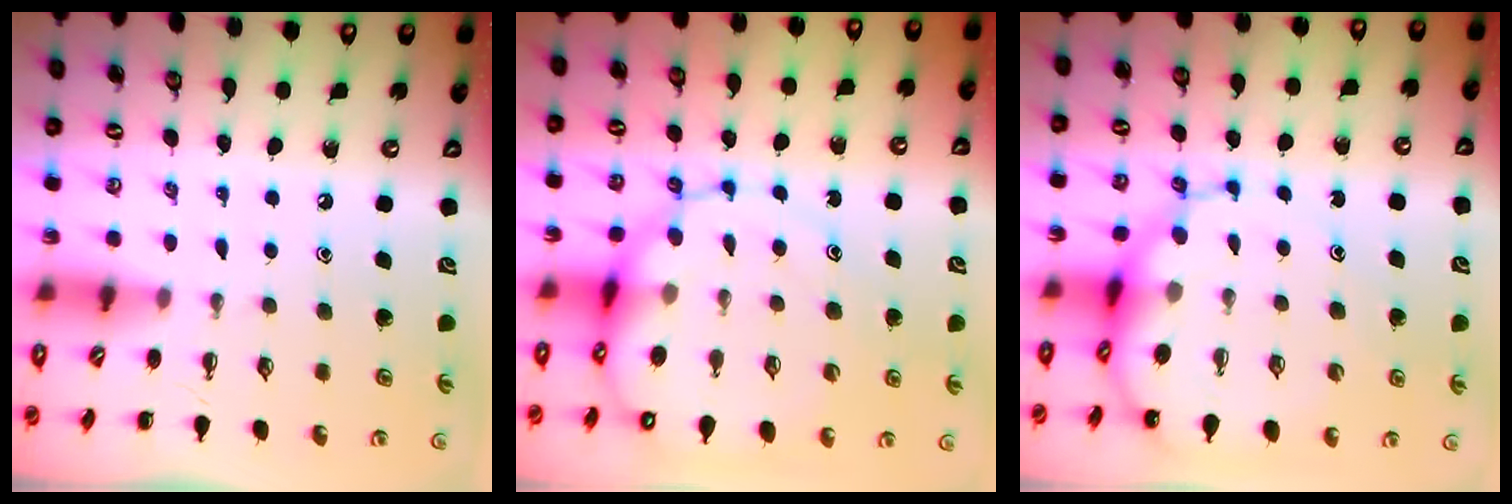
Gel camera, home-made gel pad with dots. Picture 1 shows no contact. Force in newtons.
{"total": 15.9, "press": 15.6, "slide": 3.3}
{"total": 12.4, "press": 12.0, "slide": 3.4}